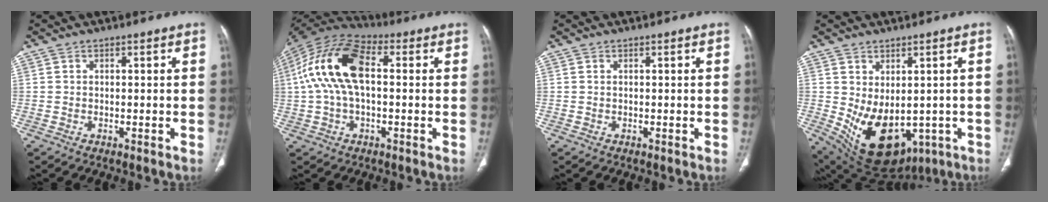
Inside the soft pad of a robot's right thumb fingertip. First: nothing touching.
{"total": 16.1, "force": [1.7, 8.5, 13.6], "torque": [-0.274, 0.040, 0.023]}
{"total": 0.0}
{"total": 16.0, "force": [-3.0, 10.1, 12.0], "torque": [-0.184, -0.012, -0.008]}